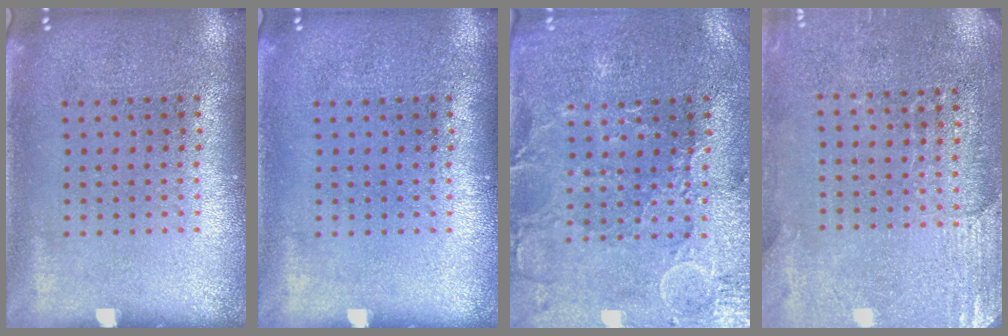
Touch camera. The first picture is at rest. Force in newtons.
{"total": 0.0}
{"total": 0.8, "press": 0.7, "slide": 0.4}
{"total": 2.7, "press": 2.5, "slide": 0.9}